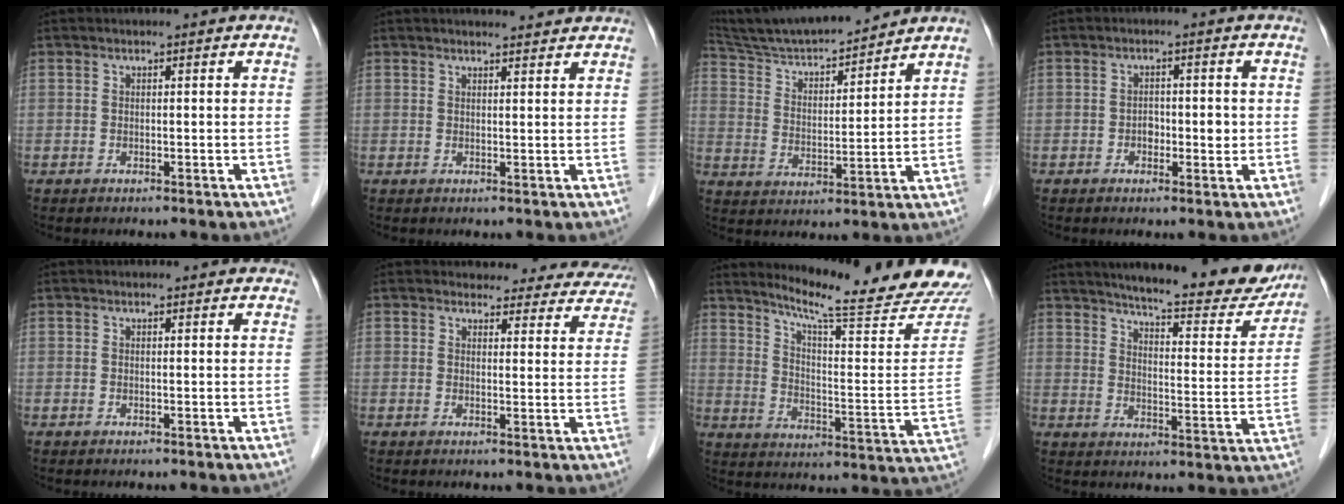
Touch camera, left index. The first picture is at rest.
{"total": 5.5, "force": [5.3, 0.6, 1.4], "torque": [-0.017, 0.015, 0.056]}
{"total": 15.0, "force": [14.0, 1.1, 5.4], "torque": [-0.100, 0.006, 0.240]}
{"total": 2.8, "force": [-0.4, 1.7, 2.2], "torque": [-0.032, 0.007, -0.006]}
{"total": 2.7, "force": [2.4, 0.9, 0.6], "torque": [-0.006, 0.014, 0.018]}
{"total": 13.9, "force": [13.0, 4.8, 1.4], "torque": [0.026, -0.021, 0.117]}
{"total": 21.6, "force": [20.2, -0.3, 7.9], "torque": [-0.128, -0.101, 0.261]}
{"total": 22.0, "force": [19.3, 3.8, 9.8], "torque": [-0.131, -0.041, 0.236]}